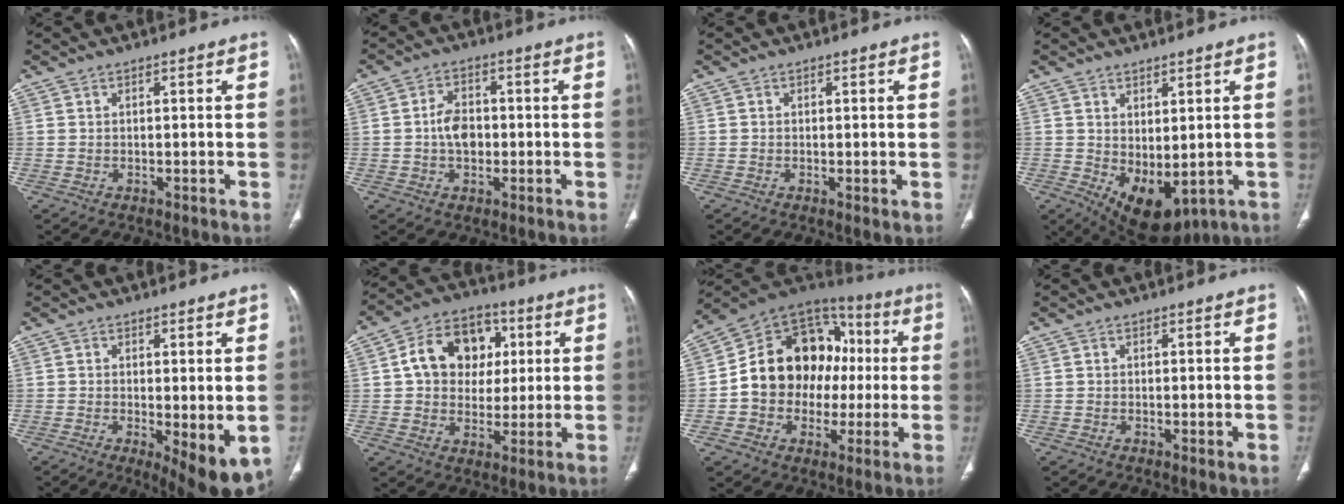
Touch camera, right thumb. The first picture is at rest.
{"total": 5.7, "force": [-0.4, 4.0, 4.0], "torque": [-0.058, 0.012, -0.011]}
{"total": 0.9, "force": [0.0, 0.3, 0.8], "torque": [-0.016, -0.005, -0.003]}
{"total": 9.1, "force": [-0.8, 4.9, 7.6], "torque": [-0.103, -0.009, 0.018]}
{"total": 8.9, "force": [-1.7, 3.1, 8.1], "torque": [-0.115, -0.025, -0.020]}
{"total": 14.0, "force": [2.8, 11.2, 8.0], "torque": [-0.092, 0.011, 0.041]}
{"total": 20.2, "force": [0.2, 15.9, 12.4], "torque": [-0.155, 0.049, 0.004]}
{"total": 0.6, "force": [0.0, 0.2, 0.6], "torque": [-0.013, -0.004, -0.003]}